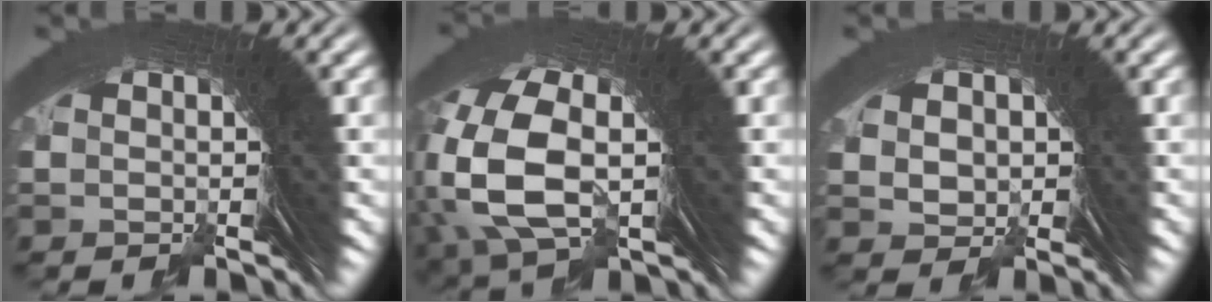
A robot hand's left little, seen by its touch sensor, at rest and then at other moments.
{"total": 8.5, "force": [1.0, 5.9, 6.1], "torque": [-0.163, -0.029, 0.033]}
{"total": 2.4, "force": [0.5, 2.1, 0.8], "torque": [-0.013, 0.001, 0.009]}